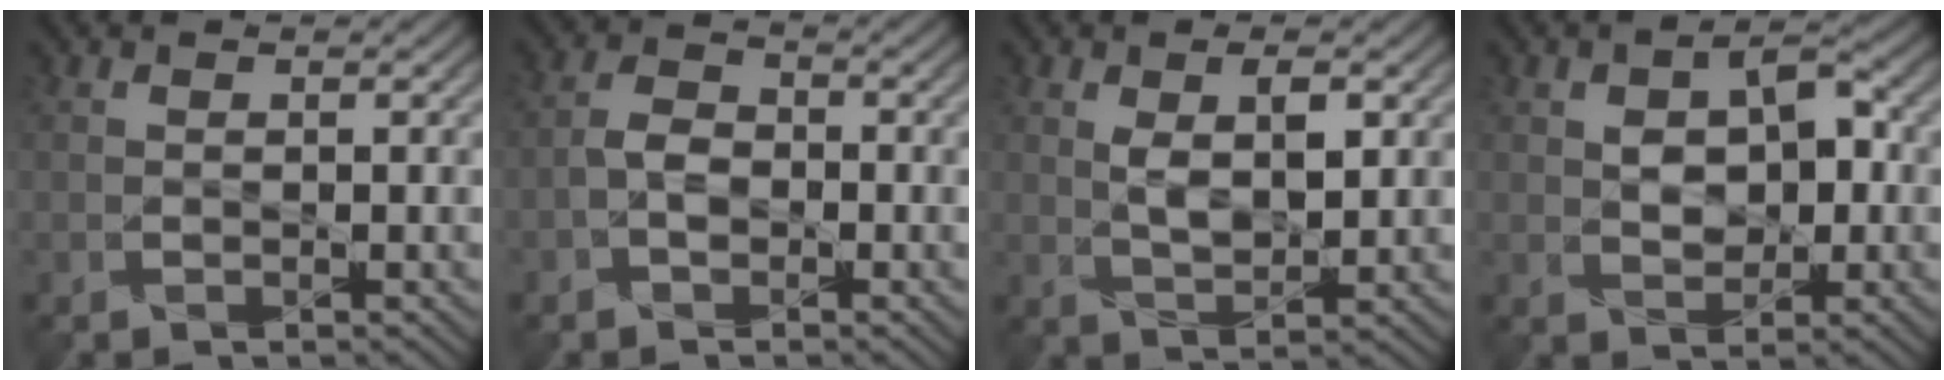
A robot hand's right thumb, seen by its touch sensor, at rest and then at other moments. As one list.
[{"total": 3.0, "force": [-1.2, 2.1, 1.9], "torque": [-0.038, 0.007, -0.029]}, {"total": 4.6, "force": [1.3, 2.2, 3.8], "torque": [-0.079, -0.006, 0.027]}, {"total": 5.7, "force": [0.5, 3.7, 4.3], "torque": [-0.066, 0.003, 0.007]}]